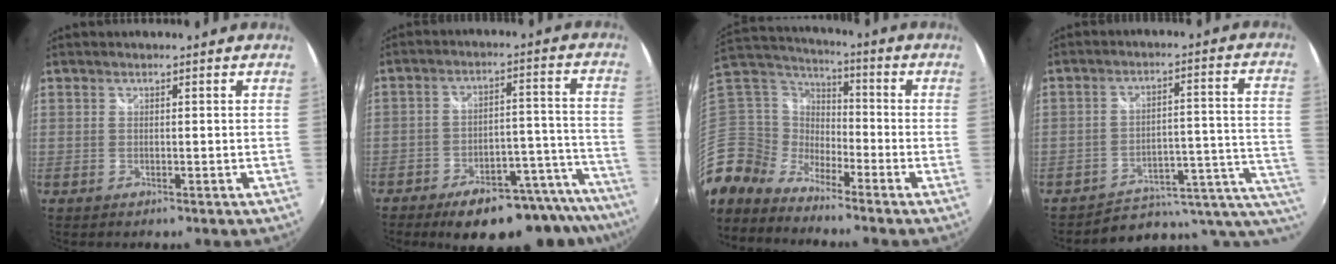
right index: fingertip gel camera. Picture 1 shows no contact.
{"total": 20.9, "force": [-17.4, 6.4, 9.7], "torque": [-0.130, 0.024, -0.214]}
{"total": 9.2, "force": [-7.0, 6.0, 0.7], "torque": [-0.043, 0.041, -0.178]}
{"total": 14.0, "force": [-8.7, 6.6, 8.8], "torque": [-0.107, -0.003, -0.109]}